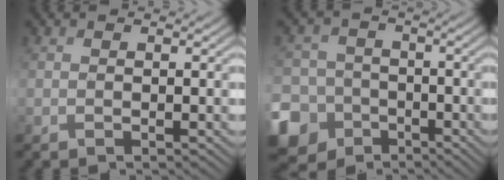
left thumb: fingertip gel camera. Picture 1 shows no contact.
{"total": 13.0, "force": [-6.9, 10.6, 3.2], "torque": [-0.109, -0.048, -0.136]}